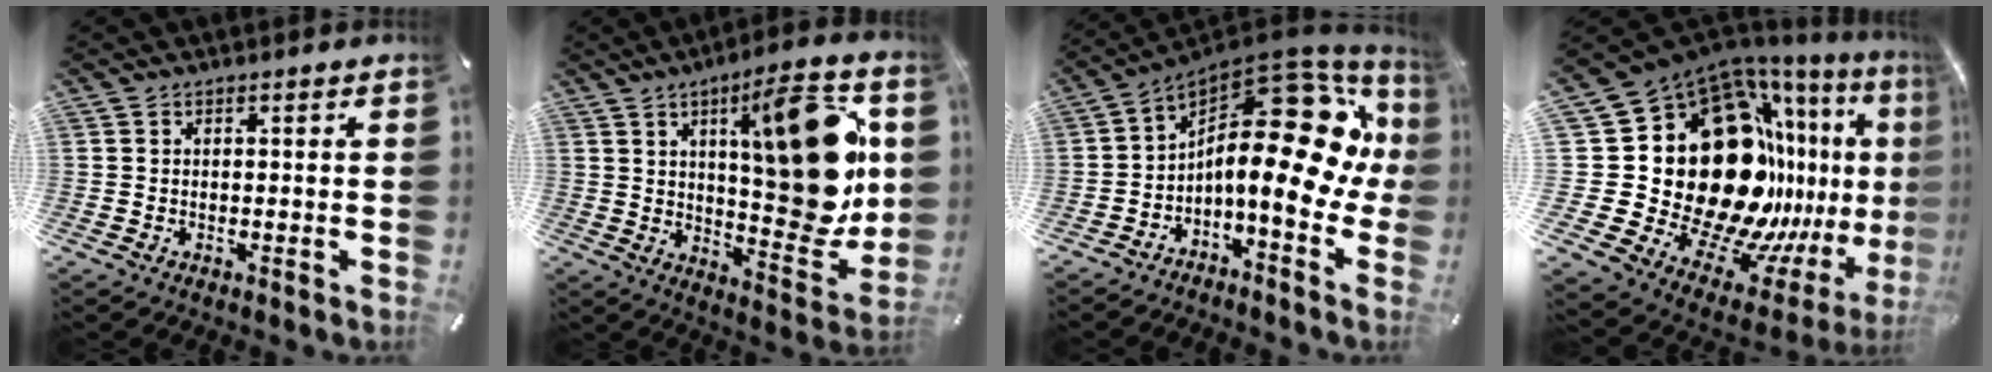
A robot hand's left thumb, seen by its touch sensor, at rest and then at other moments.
{"total": 23.5, "force": [6.9, 8.6, 20.8], "torque": [-0.271, -0.046, 0.100]}
{"total": 20.8, "force": [3.4, 9.6, 18.1], "torque": [-0.274, -0.056, 0.059]}
{"total": 39.7, "force": [3.9, 25.9, 29.8], "torque": [-0.513, -0.119, 0.142]}